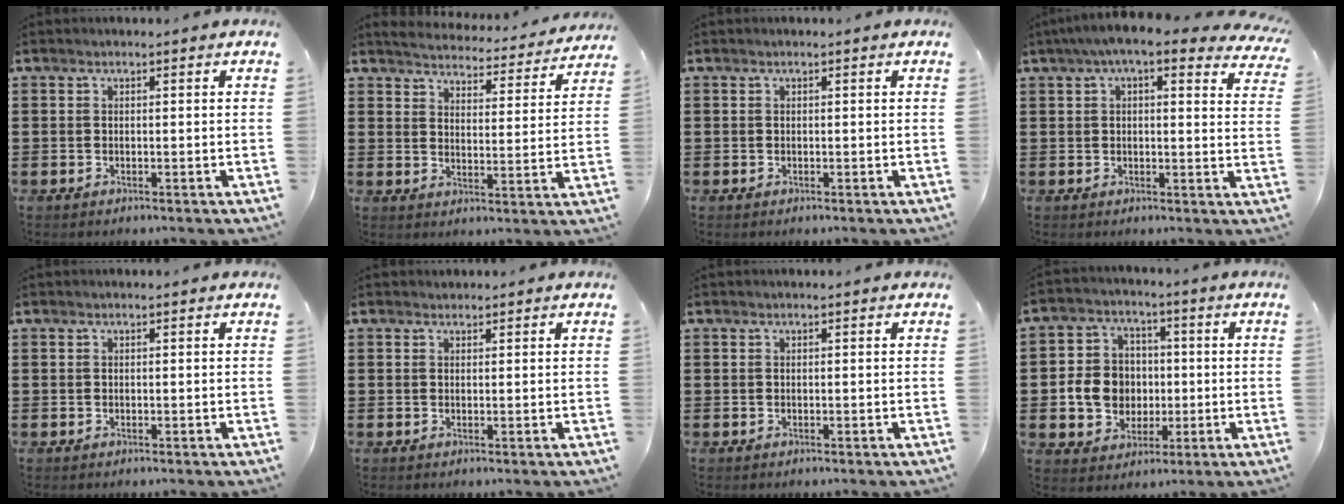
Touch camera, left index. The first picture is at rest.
{"total": 4.3, "force": [4.3, -0.2, 0.1], "torque": [-0.025, -0.037, 0.072]}
{"total": 0.0}
{"total": 6.0, "force": [4.5, 0.7, 3.9], "torque": [-0.089, -0.006, 0.079]}
{"total": 0.0}
{"total": 0.6, "force": [0.5, 0.2, 0.0], "torque": [-0.001, 0.001, 0.011]}
{"total": 0.0}
{"total": 7.9, "force": [-0.4, 7.2, 3.2], "torque": [-0.085, 0.018, -0.008]}